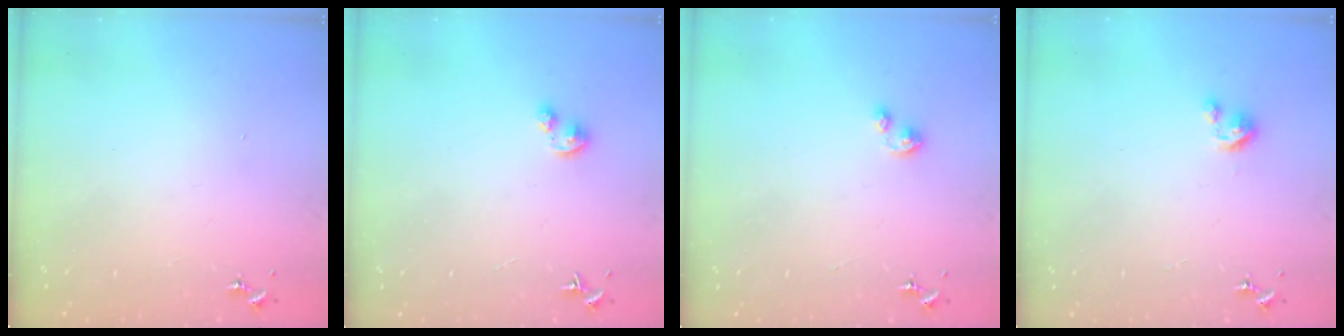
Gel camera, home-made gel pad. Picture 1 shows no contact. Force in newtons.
{"total": 3.2, "press": 3.2, "slide": 0.3}
{"total": 2.9, "press": 2.9, "slide": 0.3}
{"total": 3.2, "press": 3.2, "slide": 0.3}